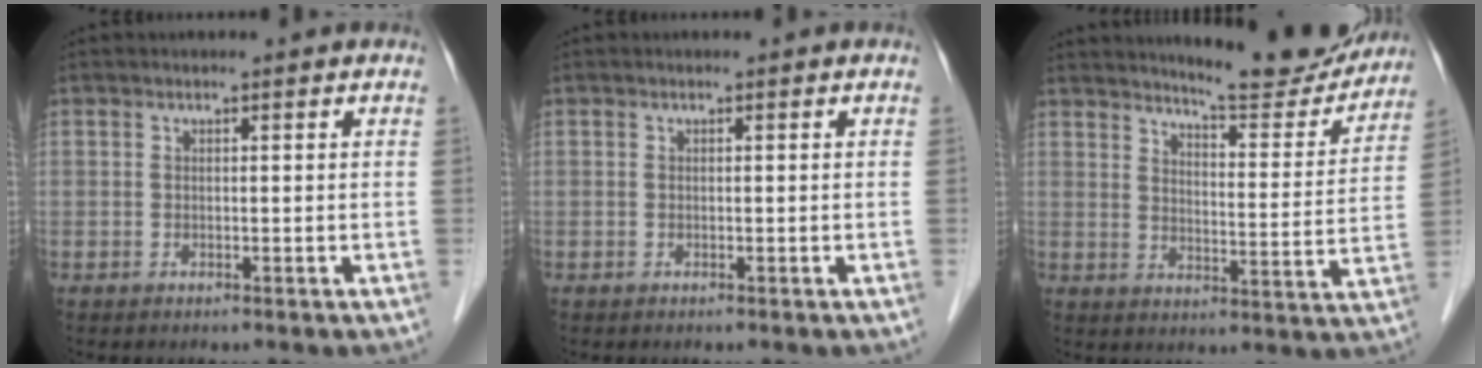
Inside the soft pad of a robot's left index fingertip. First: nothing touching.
{"total": 0.0}
{"total": 14.4, "force": [13.7, 1.6, 4.4], "torque": [-0.057, -0.037, 0.173]}